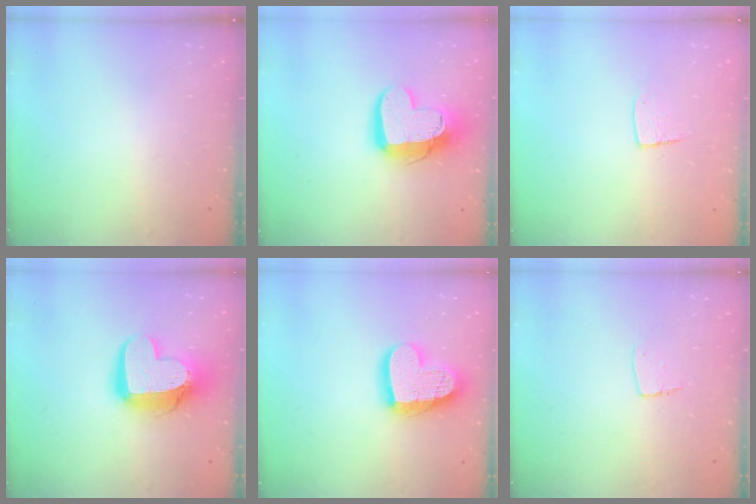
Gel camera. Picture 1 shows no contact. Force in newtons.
{"total": 16.9, "press": 16.9, "slide": 1.4}
{"total": 5.9, "press": 5.9, "slide": 0.4}
{"total": 14.9, "press": 14.8, "slide": 1.4}
{"total": 18.9, "press": 18.8, "slide": 1.7}
{"total": 4.9, "press": 4.8, "slide": 0.3}